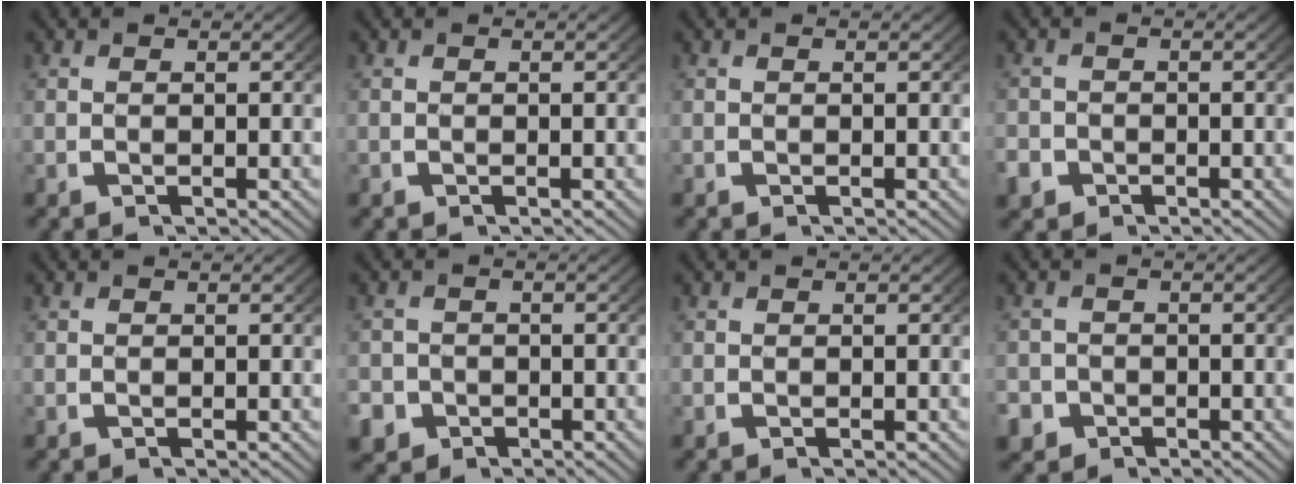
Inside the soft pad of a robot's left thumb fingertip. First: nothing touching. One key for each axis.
{"total": 0.0}
{"total": 0.0}
{"total": 2.6, "fx": -1.6, "fy": 2.1, "fz": 0.3, "tx": -0.018, "ty": -0.018, "tz": -0.024}
{"total": 0.6, "fx": 0.2, "fy": -0.4, "fz": -0.4, "tx": 0.005, "ty": -0.005, "tz": 0.008}
{"total": 4.6, "fx": -2.7, "fy": 3.6, "fz": 0.9, "tx": -0.030, "ty": -0.033, "tz": -0.036}
{"total": 0.0}
{"total": 3.6, "fx": -2.3, "fy": 2.7, "fz": 0.4, "tx": -0.017, "ty": -0.027, "tz": -0.032}